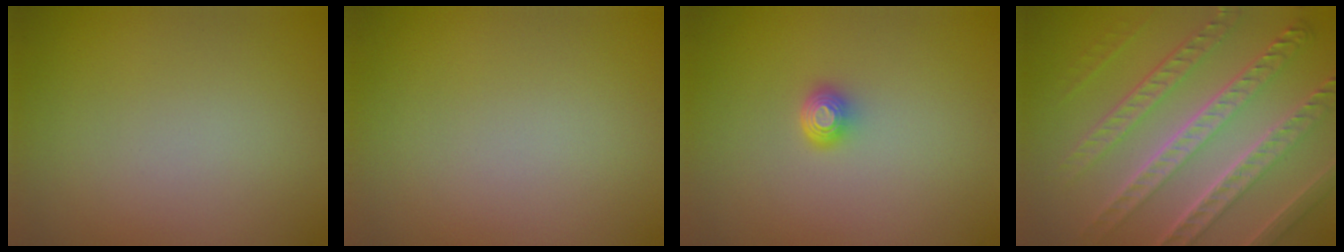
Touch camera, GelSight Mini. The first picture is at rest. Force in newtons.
{"total": 0.0}
{"total": 1.6, "press": 1.2, "slide": 1.1}
{"total": 8.8, "press": 6.2, "slide": 6.2}